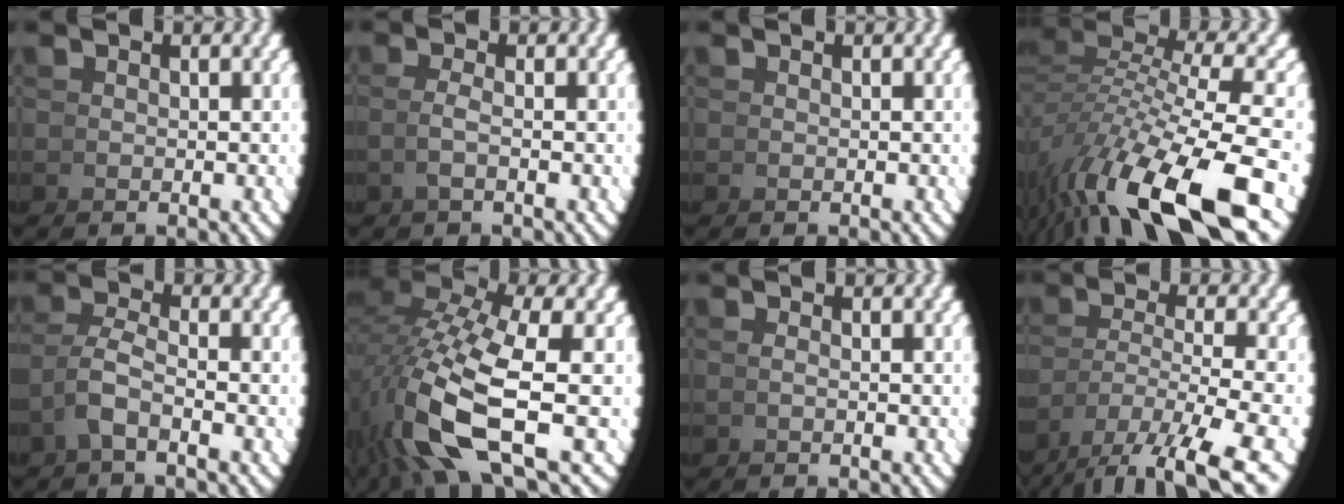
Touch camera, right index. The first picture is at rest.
{"total": 1.4, "force": [-0.2, -1.1, 0.9], "torque": [-0.021, -0.002, 0.000]}
{"total": 0.0}
{"total": 9.4, "force": [-2.8, 4.5, 7.7], "torque": [-0.153, -0.029, -0.023]}
{"total": 2.4, "force": [-0.3, 1.2, 2.0], "torque": [-0.048, -0.003, -0.006]}
{"total": 7.7, "force": [-0.5, 3.6, 6.8], "torque": [-0.178, -0.042, 0.021]}
{"total": 0.8, "force": [0.0, -0.8, 0.0], "torque": [-0.004, 0.001, 0.004]}
{"total": 8.5, "force": [-3.8, 3.5, 6.7], "torque": [-0.118, -0.044, -0.028]}